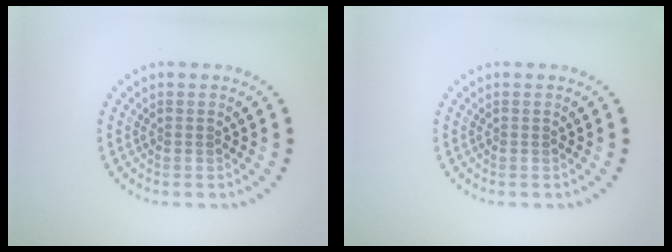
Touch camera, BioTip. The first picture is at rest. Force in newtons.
{"total": 0.0}